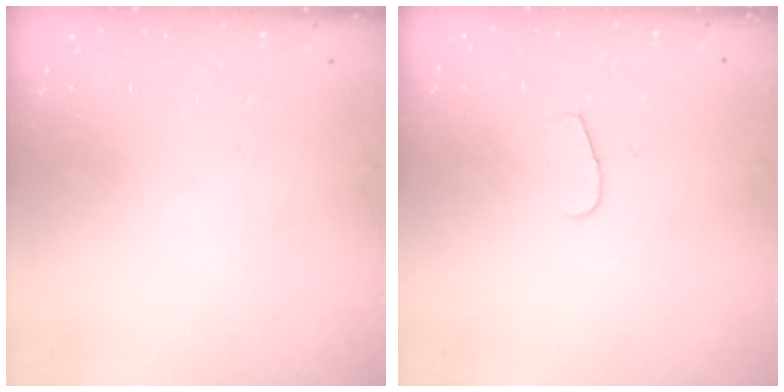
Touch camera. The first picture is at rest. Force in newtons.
{"total": 4.6, "press": 4.5, "slide": 0.4}